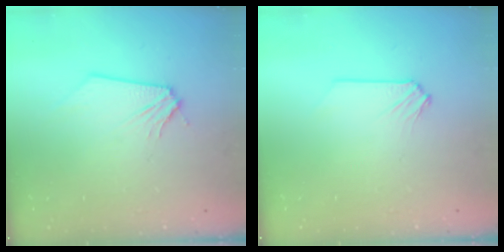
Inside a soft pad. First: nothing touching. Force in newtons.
{"total": 0.0}